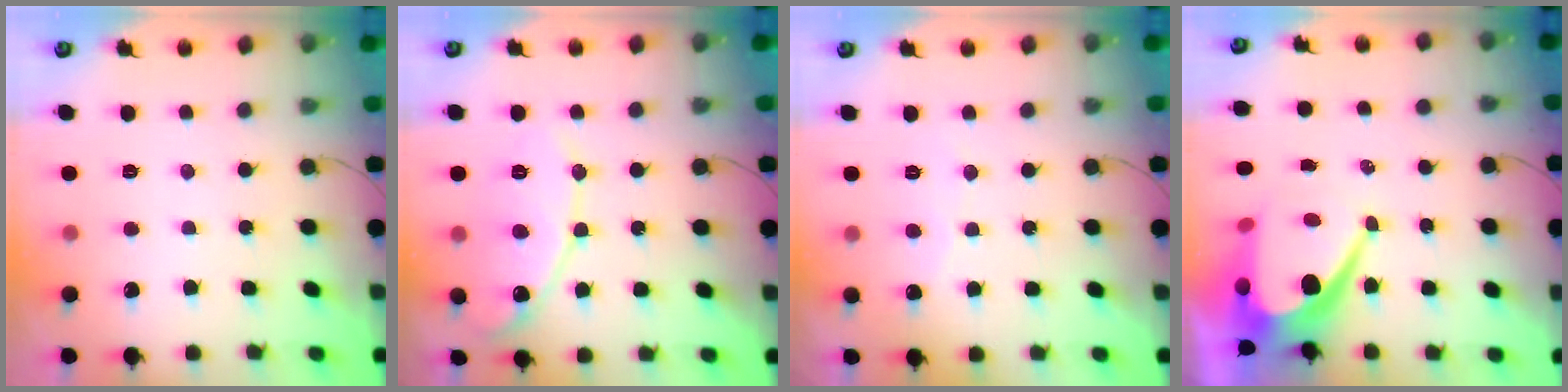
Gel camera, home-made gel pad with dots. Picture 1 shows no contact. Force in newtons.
{"total": 11.6, "press": 11.6, "slide": 1.0}
{"total": 2.3, "press": 2.3, "slide": 0.1}
{"total": 14.1, "press": 14.1, "slide": 1.4}